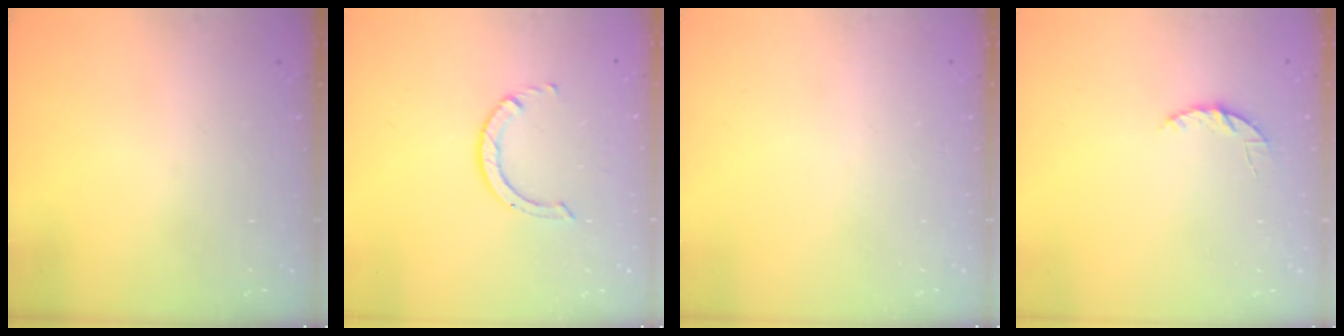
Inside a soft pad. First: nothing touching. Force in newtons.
{"total": 2.9, "press": 2.9, "slide": 0.2}
{"total": 0.0}
{"total": 3.1, "press": 3.1, "slide": 0.3}